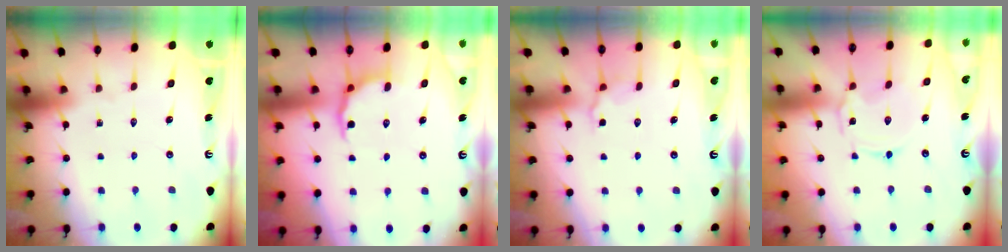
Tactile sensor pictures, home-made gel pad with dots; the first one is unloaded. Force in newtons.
{"total": 5.1, "press": 4.6, "slide": 2.2}
{"total": 4.2, "press": 4.0, "slide": 1.4}
{"total": 1.2, "press": 1.1, "slide": 0.4}